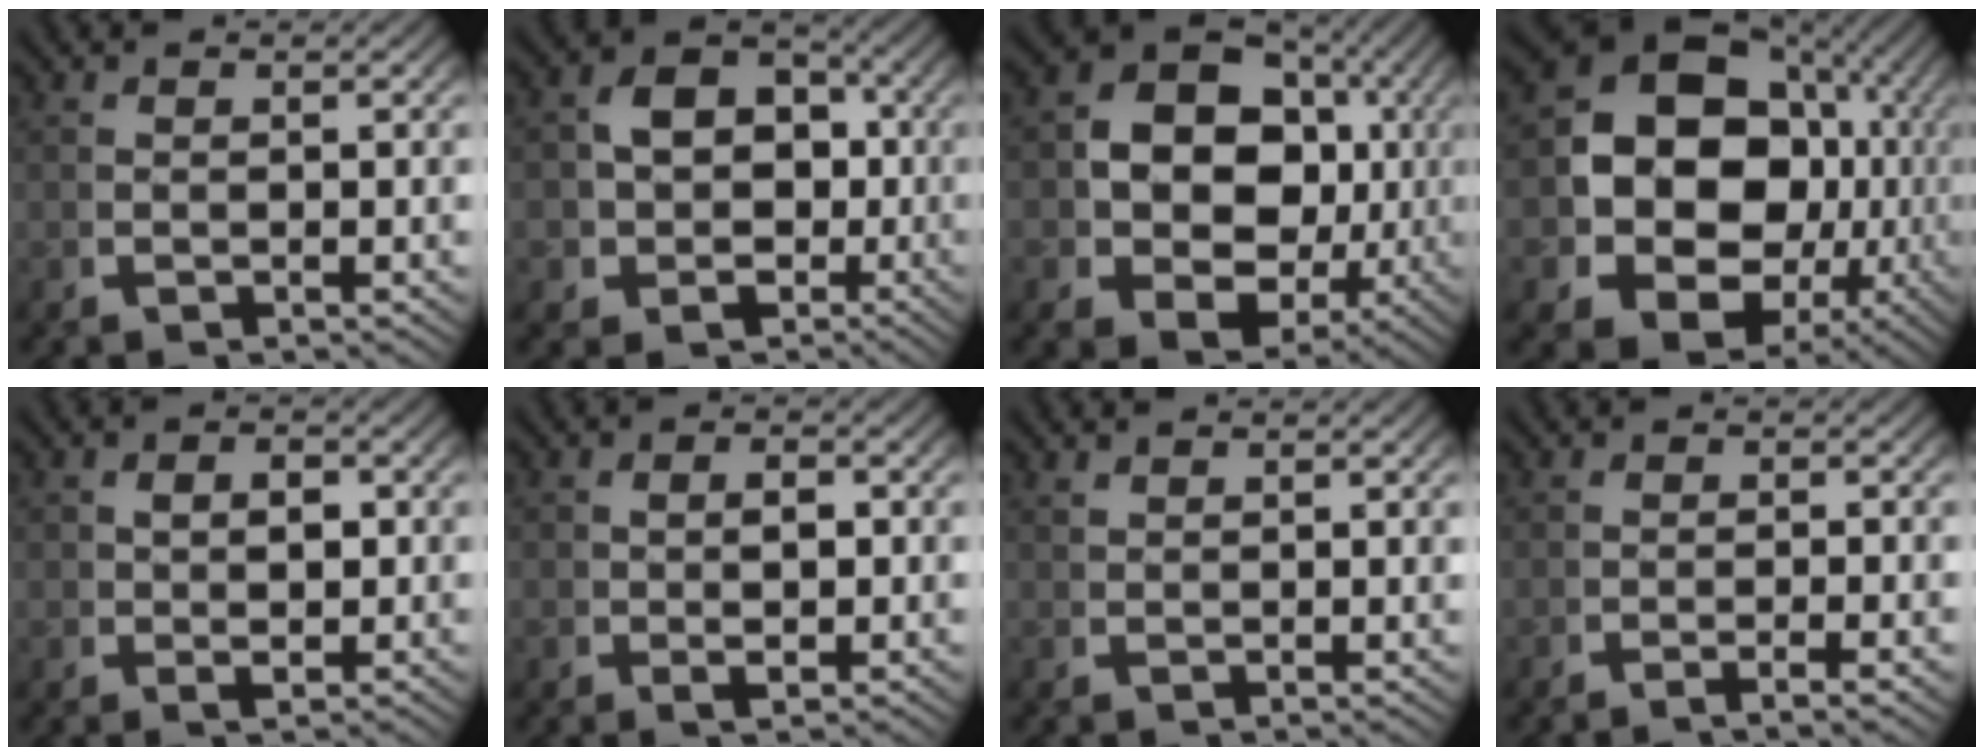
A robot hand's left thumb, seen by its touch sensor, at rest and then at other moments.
{"total": 9.9, "force": [-0.9, 8.6, 4.8], "torque": [-0.110, -0.039, -0.003]}
{"total": 13.5, "force": [-0.1, 10.5, 8.4], "torque": [-0.192, -0.056, 0.016]}
{"total": 18.4, "force": [-1.6, 14.0, 11.8], "torque": [-0.245, -0.077, -0.009]}
{"total": 2.6, "force": [0.3, 1.7, 1.9], "torque": [-0.031, -0.013, 0.016]}
{"total": 2.4, "force": [0.0, 1.4, 2.0], "torque": [-0.038, -0.012, 0.009]}
{"total": 1.2, "force": [1.2, -0.2, 0.2], "torque": [0.001, 0.003, 0.028]}
{"total": 1.4, "force": [-0.8, 0.0, 1.1], "torque": [-0.019, 0.003, -0.021]}